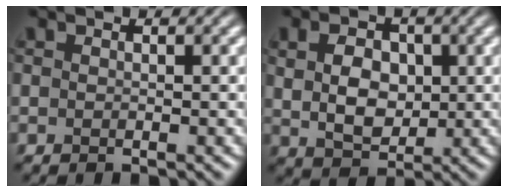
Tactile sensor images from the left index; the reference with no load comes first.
{"total": 4.6, "force": [0.8, 3.2, 3.2], "torque": [-0.065, 0.000, 0.015]}